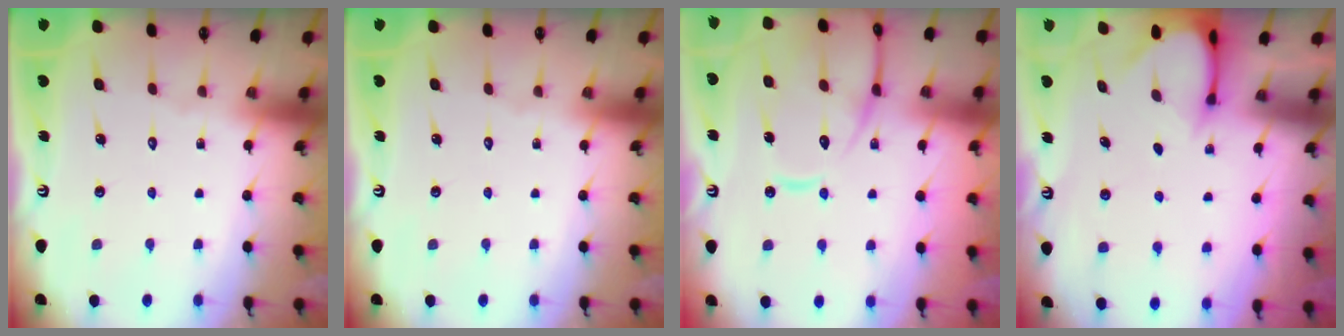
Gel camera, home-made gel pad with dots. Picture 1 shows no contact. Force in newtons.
{"total": 0.0}
{"total": 14.5, "press": 14.4, "slide": 1.5}
{"total": 3.2, "press": 3.2, "slide": 0.3}